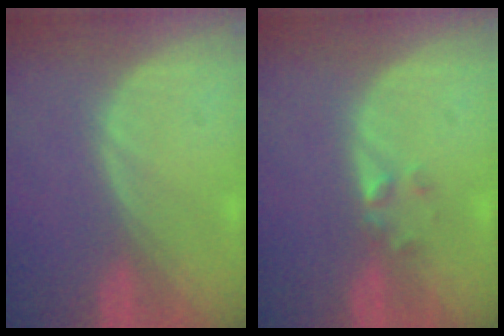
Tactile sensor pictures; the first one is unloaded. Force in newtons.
{"total": 1.6, "press": 1.4, "slide": 0.9}